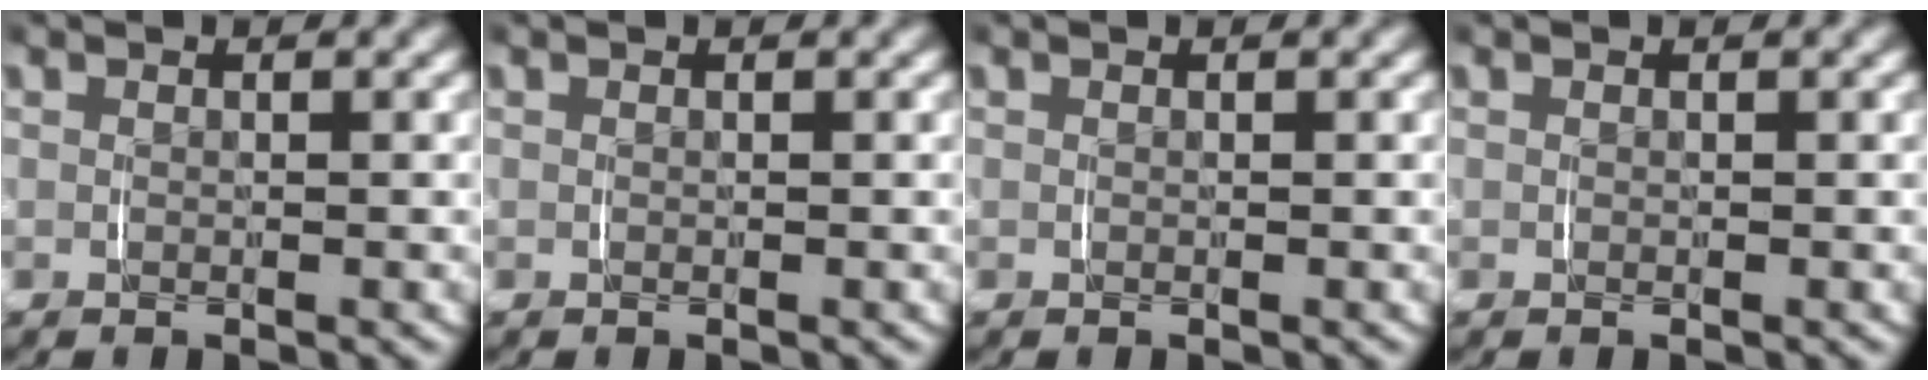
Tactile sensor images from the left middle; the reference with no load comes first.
{"total": 0.0}
{"total": 0.0}
{"total": 0.0}